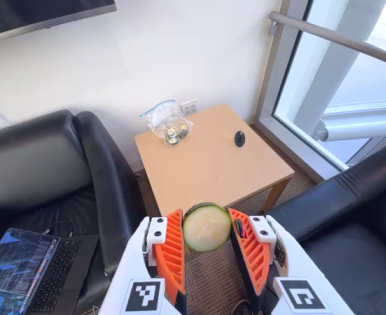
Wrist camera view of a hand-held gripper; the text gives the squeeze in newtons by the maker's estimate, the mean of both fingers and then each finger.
{"total": 9.2, "left": 9.3, "right": 9.1}